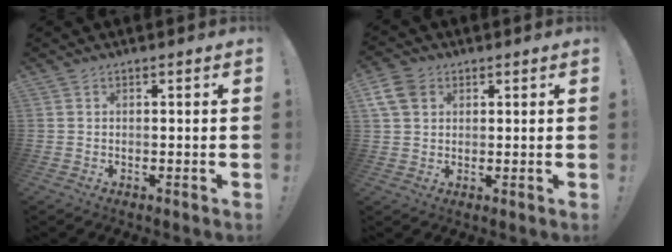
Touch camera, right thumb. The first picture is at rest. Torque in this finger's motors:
{"motor_torque": [0.00, 0.01, 0.01, 0.00, 0.00]}